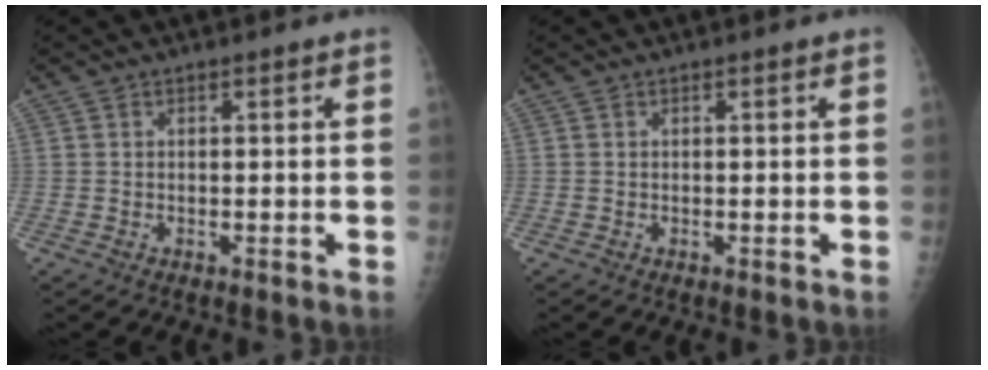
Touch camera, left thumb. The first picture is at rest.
{"total": 0.0}